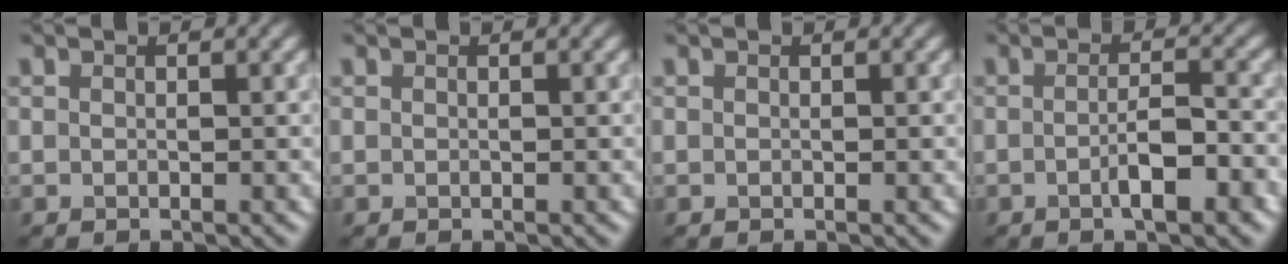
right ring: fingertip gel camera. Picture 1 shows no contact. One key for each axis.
{"total": 0.0}
{"total": 0.0}
{"total": 3.7, "fx": -1.1, "fy": 0.9, "fz": 3.4, "tx": -0.059, "ty": 0.002, "tz": -0.019}